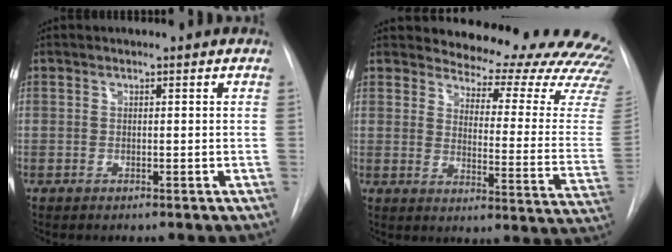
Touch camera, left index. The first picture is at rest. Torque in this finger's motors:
{"motor_torque": [0.16, -0.80, -0.06, -0.01]}